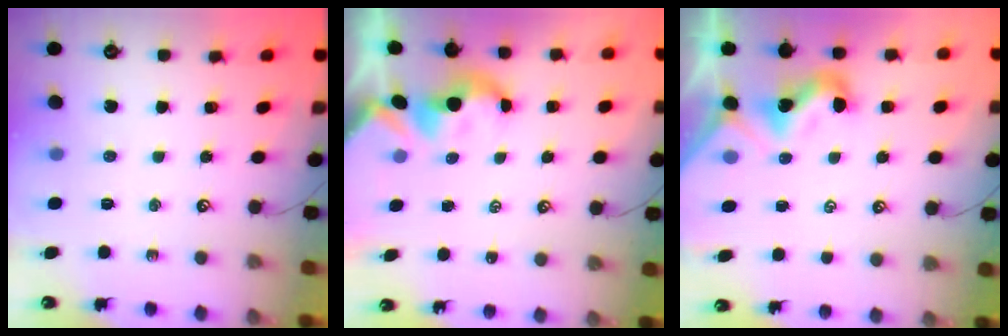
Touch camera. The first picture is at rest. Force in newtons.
{"total": 2.0, "press": 2.0, "slide": 0.2}
{"total": 1.7, "press": 1.7, "slide": 0.1}